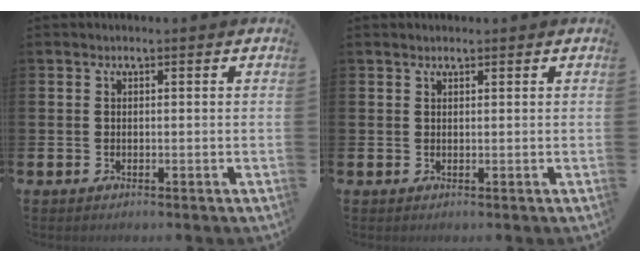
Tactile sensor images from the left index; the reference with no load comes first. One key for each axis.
{"total": 0.9, "fx": 0.9, "fy": 0.3, "fz": 0.1, "tx": 0.007, "ty": -0.001, "tz": 0.015}